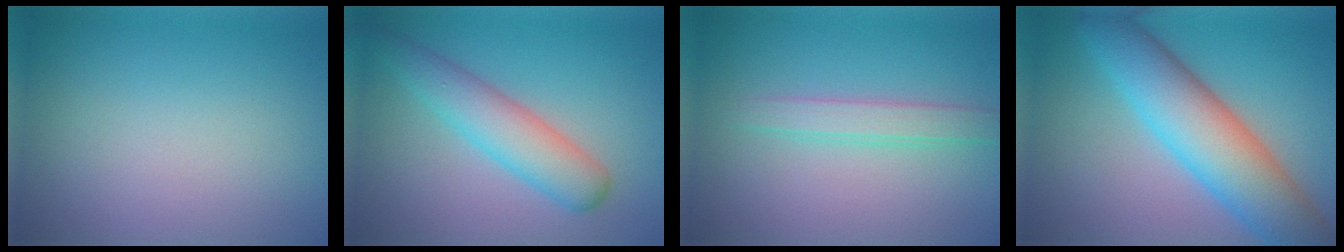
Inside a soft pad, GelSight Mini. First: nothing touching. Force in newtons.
{"total": 4.5, "press": 4.5, "slide": 0.2}
{"total": 2.2, "press": 2.2, "slide": 0.1}
{"total": 9.2, "press": 9.2, "slide": 0.3}